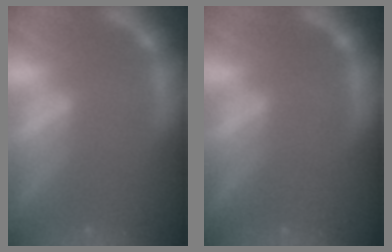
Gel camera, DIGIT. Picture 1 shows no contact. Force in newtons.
{"total": 0.0}